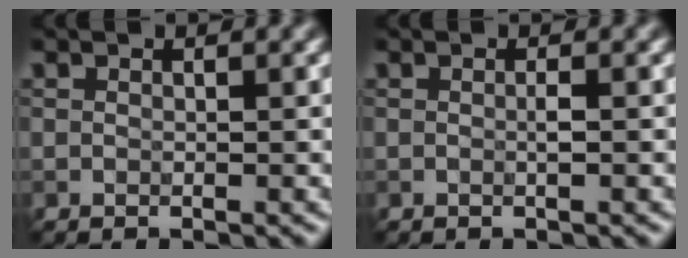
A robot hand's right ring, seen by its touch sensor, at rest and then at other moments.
{"total": 0.7, "force": [0.0, 0.0, 0.7], "torque": [-0.012, -0.001, -0.001]}